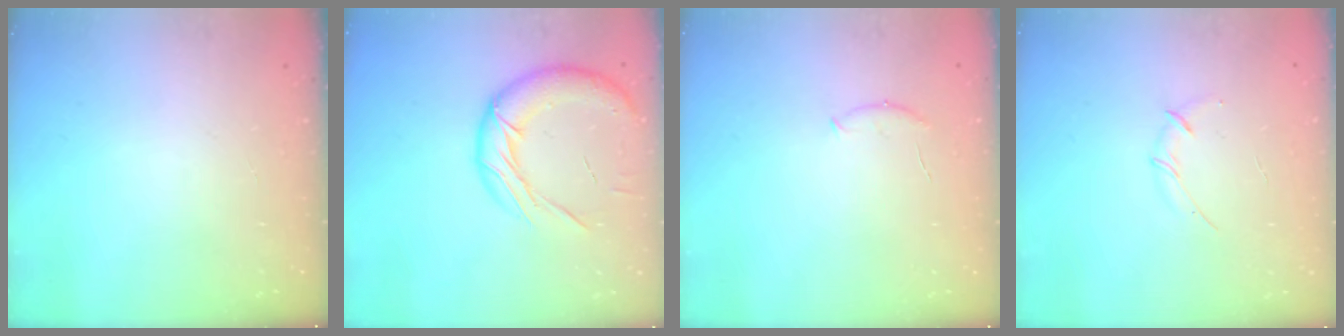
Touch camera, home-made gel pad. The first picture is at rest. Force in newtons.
{"total": 15.9, "press": 15.7, "slide": 1.9}
{"total": 6.1, "press": 6.0, "slide": 1.1}
{"total": 3.0, "press": 2.9, "slide": 0.8}